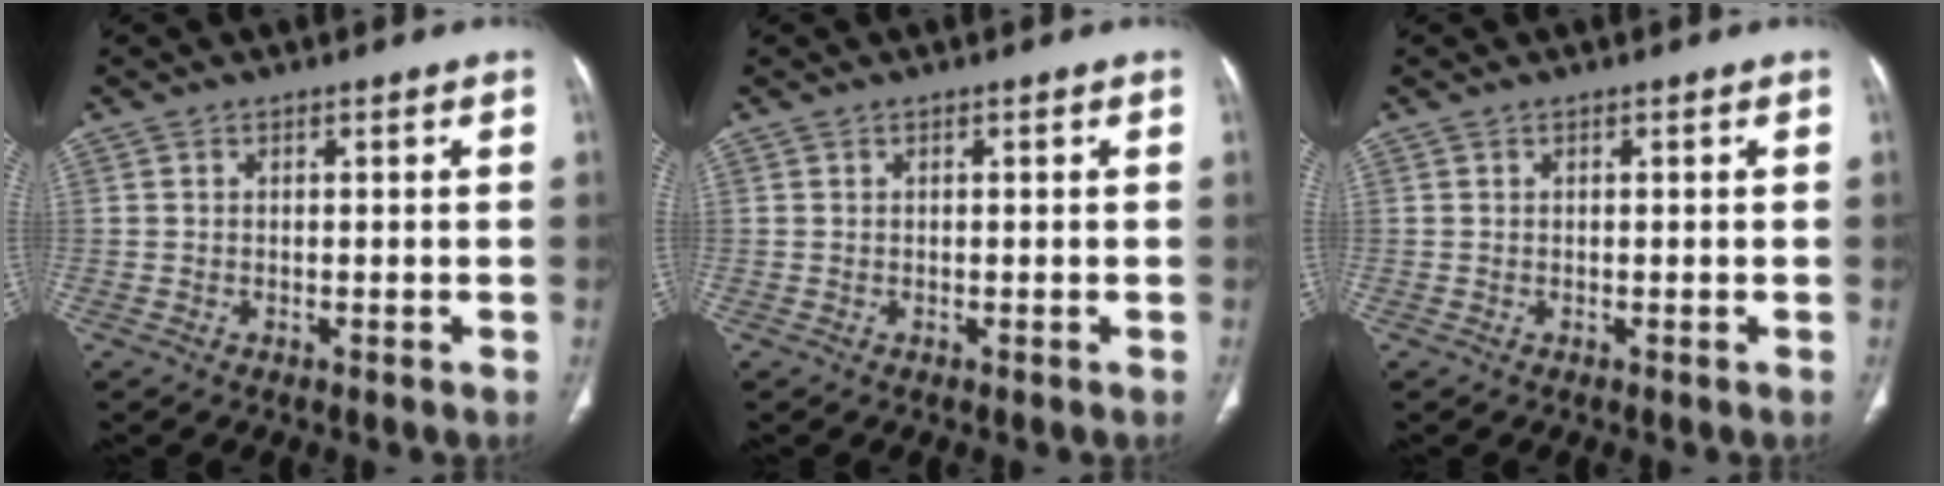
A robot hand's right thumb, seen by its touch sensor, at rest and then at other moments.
{"total": 0.0}
{"total": 0.0}